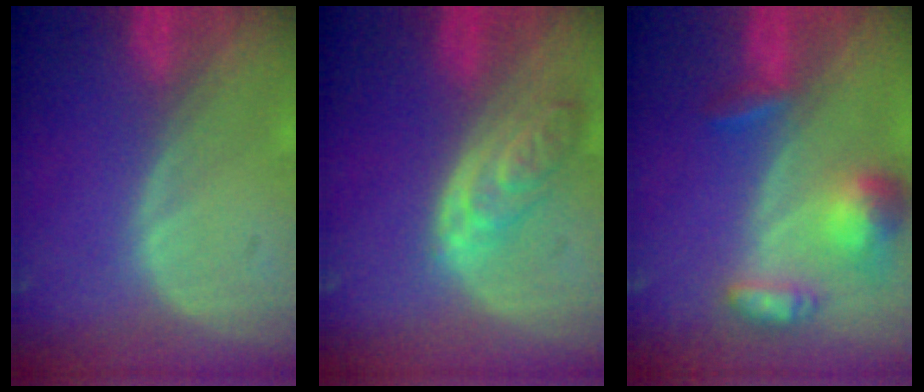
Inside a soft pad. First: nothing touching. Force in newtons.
{"total": 5.4, "press": 5.1, "slide": 1.9}
{"total": 7.1, "press": 6.5, "slide": 2.7}